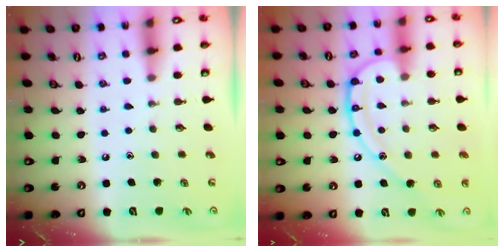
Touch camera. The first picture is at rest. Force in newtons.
{"total": 16.5, "press": 16.4, "slide": 1.4}